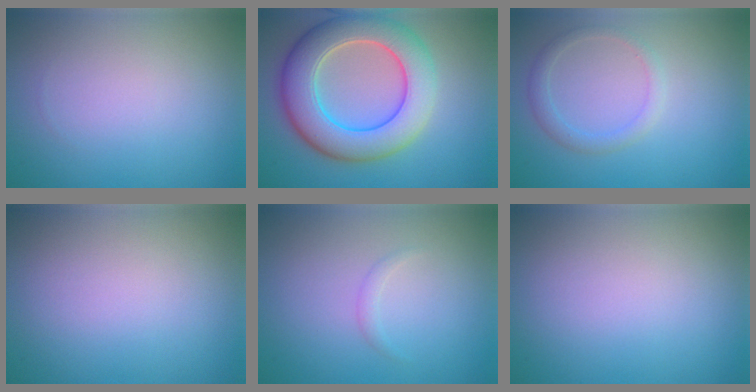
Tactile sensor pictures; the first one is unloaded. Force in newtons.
{"total": 9.1, "press": 9.1, "slide": 0.2}
{"total": 1.8, "press": 1.8, "slide": 0.2}
{"total": 0.0}
{"total": 0.8, "press": 0.8, "slide": 0.0}
{"total": 0.0}